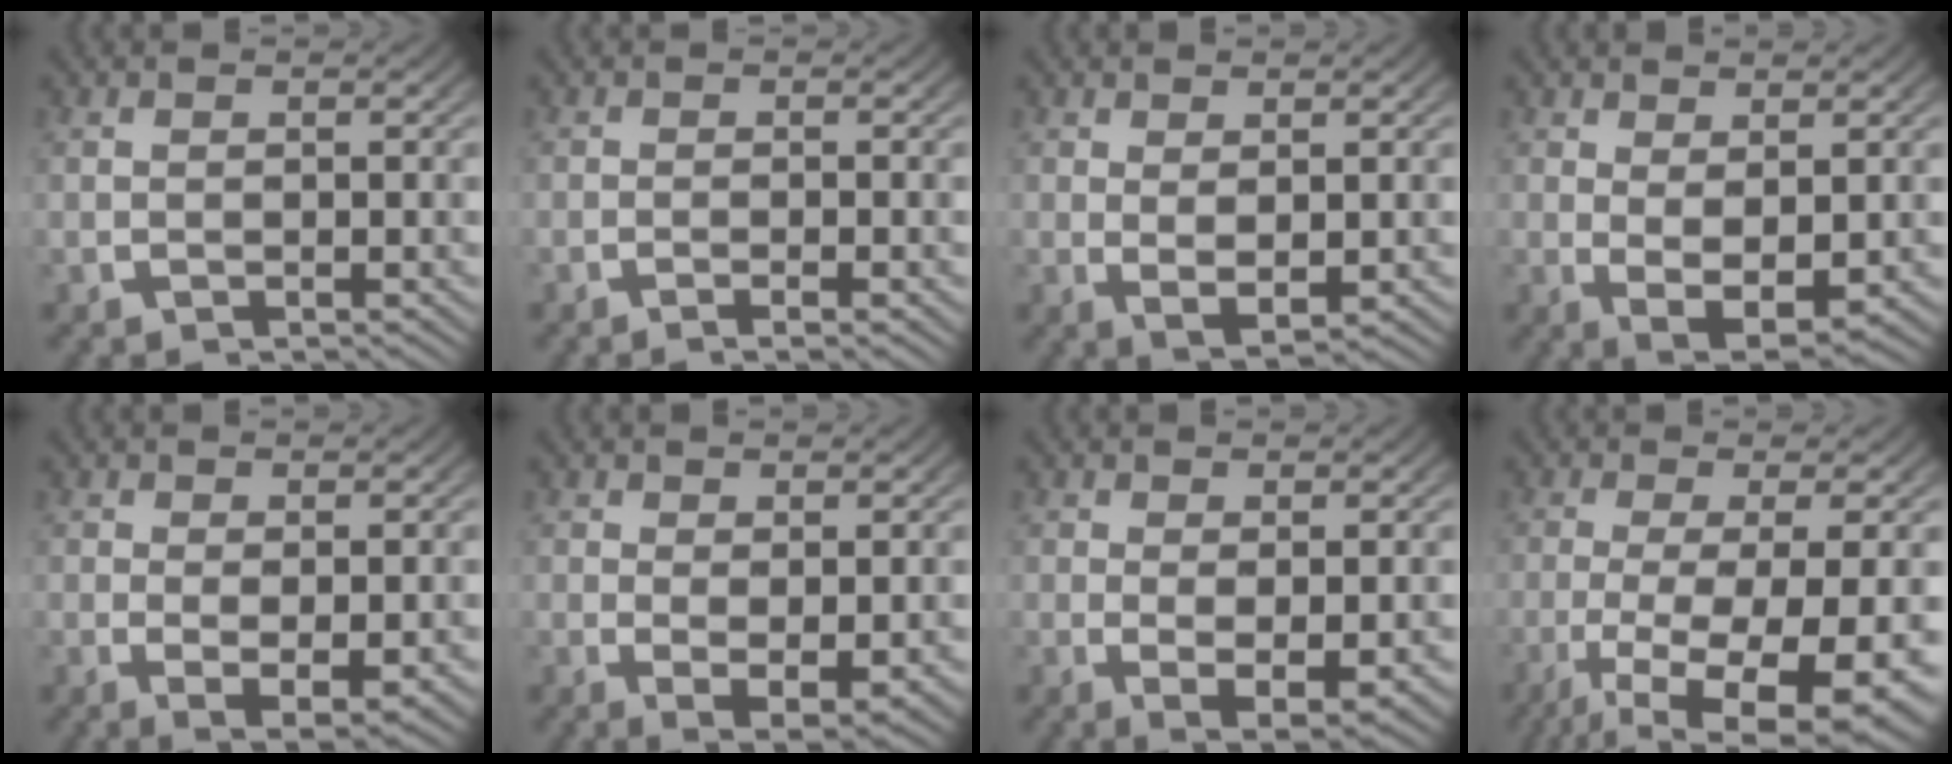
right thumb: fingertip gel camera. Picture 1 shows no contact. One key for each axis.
{"total": 1.4, "fx": -1.0, "fy": 0.3, "fz": 0.9, "tx": -0.010, "ty": 0.008, "tz": -0.027}
{"total": 2.8, "fx": 0.2, "fy": 1.7, "fz": 2.2, "tx": -0.040, "ty": -0.009, "tz": 0.008}
{"total": 5.0, "fx": -0.4, "fy": 3.2, "fz": 3.8, "tx": -0.071, "ty": -0.022, "tz": 0.001}
{"total": 3.9, "fx": -0.8, "fy": 2.2, "fz": 3.1, "tx": -0.056, "ty": -0.020, "tz": -0.006}
{"total": 3.9, "fx": -0.5, "fy": 2.4, "fz": 3.0, "tx": -0.054, "ty": -0.020, "tz": -0.001}
{"total": 4.3, "fx": -0.8, "fy": 2.5, "fz": 3.4, "tx": -0.065, "ty": -0.023, "tz": -0.005}
{"total": 12.5, "fx": -4.1, "fy": 6.2, "fz": 10.1, "tx": -0.184, "ty": -0.050, "tz": -0.038}